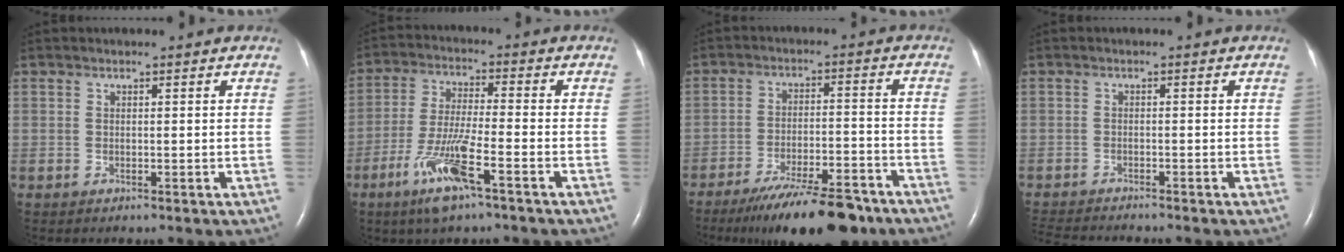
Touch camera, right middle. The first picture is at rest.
{"total": 9.7, "force": [-5.2, 0.6, 8.2], "torque": [-0.171, -0.015, -0.098]}
{"total": 15.1, "force": [-12.1, 2.9, 8.6], "torque": [-0.117, -0.009, -0.187]}
{"total": 7.0, "force": [-6.5, 0.4, 2.4], "torque": [-0.041, -0.019, -0.106]}